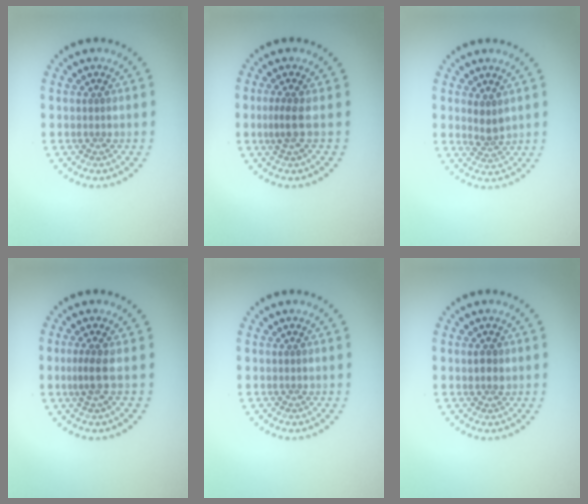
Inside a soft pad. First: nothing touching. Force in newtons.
{"total": 1.8, "press": 1.3, "slide": 1.3}
{"total": 1.6, "press": 1.3, "slide": 0.9}
{"total": 1.8, "press": 1.3, "slide": 1.3}
{"total": 0.0}
{"total": 1.2, "press": 1.2, "slide": 0.4}